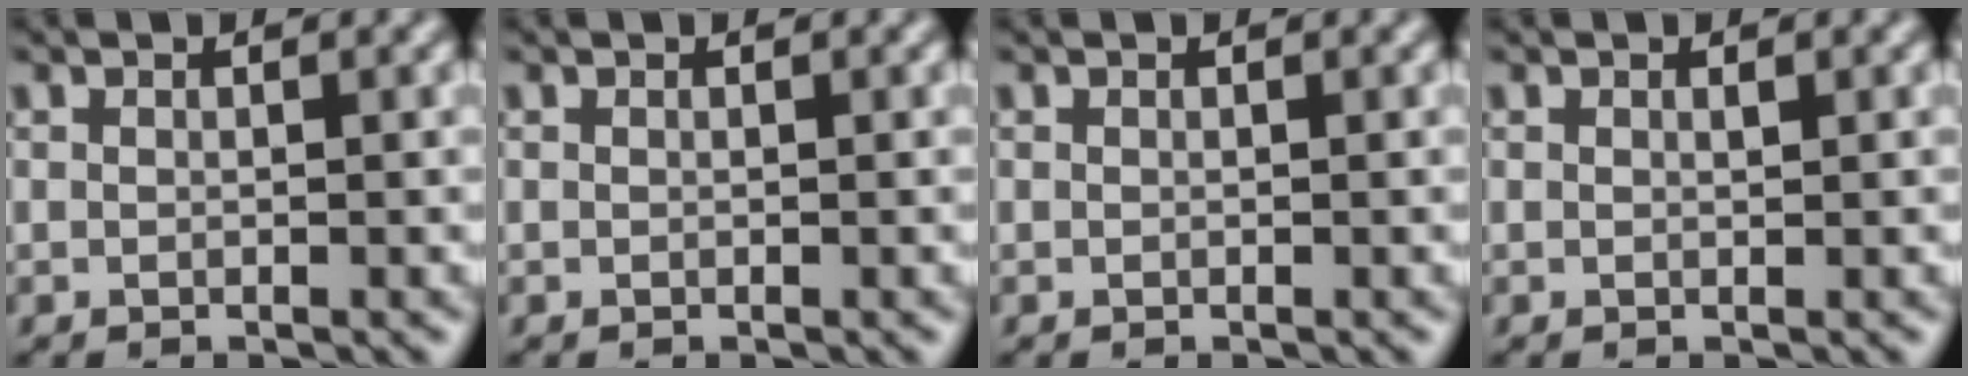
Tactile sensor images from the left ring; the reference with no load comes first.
{"total": 0.0}
{"total": 0.0}
{"total": 0.0}